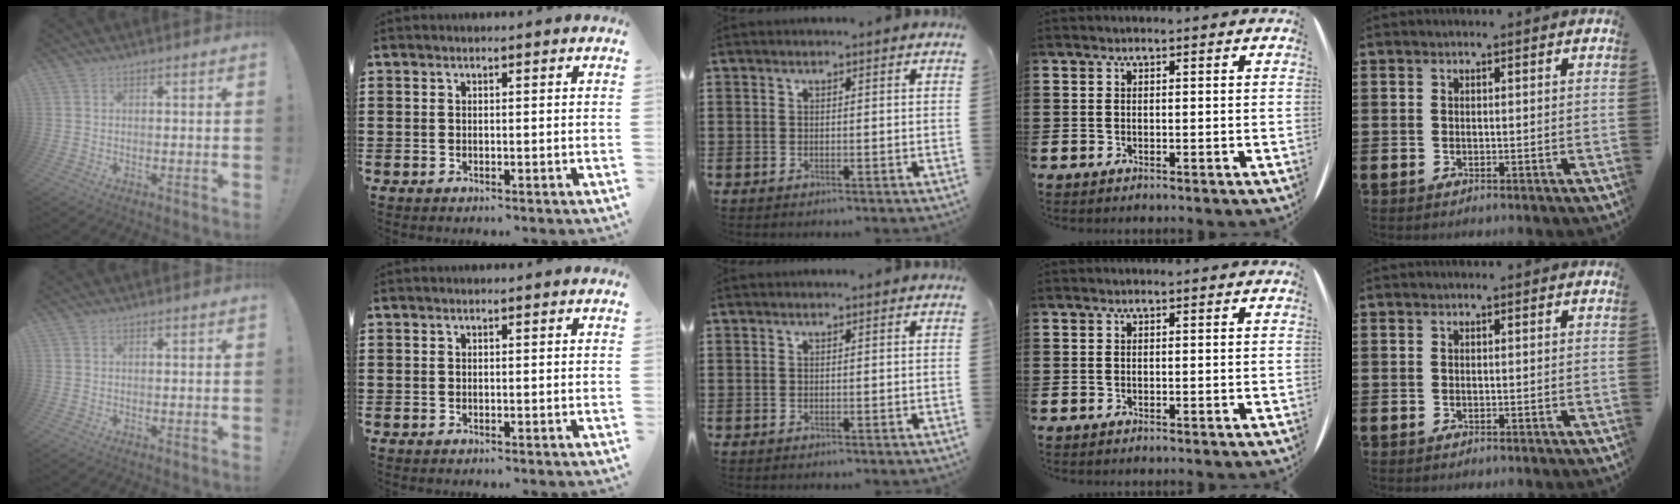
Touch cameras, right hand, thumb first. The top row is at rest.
{}